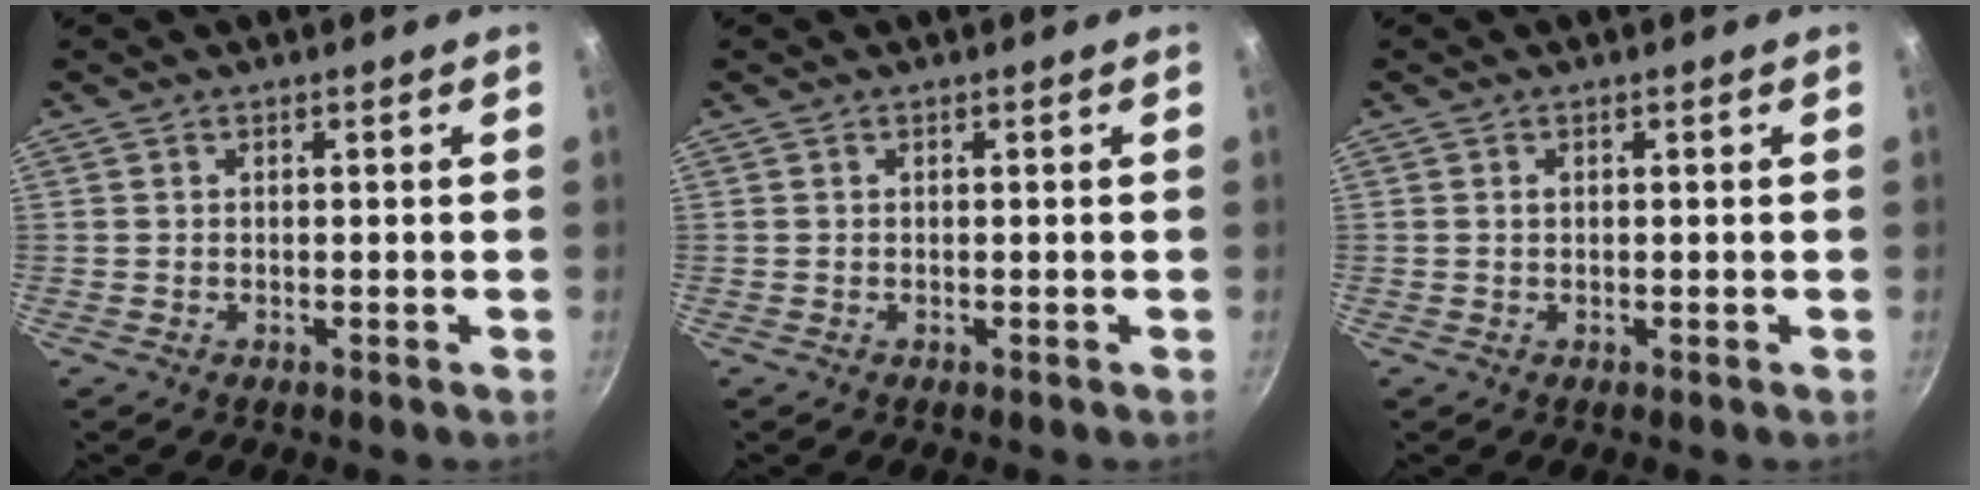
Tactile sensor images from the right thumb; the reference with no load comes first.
{"total": 0.0}
{"total": 0.5, "force": [0.1, 0.4, 0.4], "torque": [-0.006, 0.002, 0.002]}